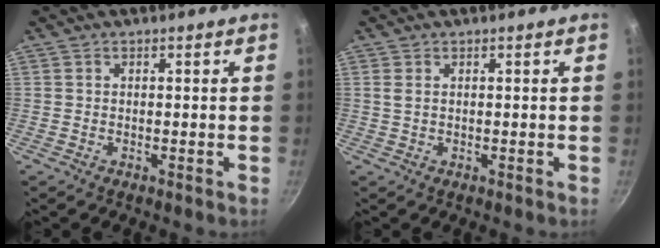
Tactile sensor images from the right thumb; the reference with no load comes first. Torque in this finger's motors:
{"motor_torque": [-0.70, 0.13, 0.46, 0.15, -0.08]}